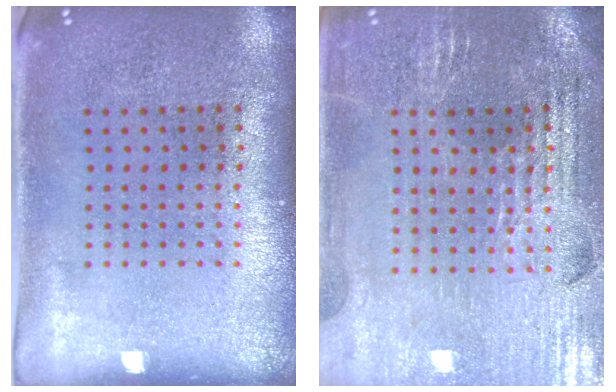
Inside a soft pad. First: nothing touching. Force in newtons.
{"total": 2.8, "press": 2.8, "slide": 0.4}